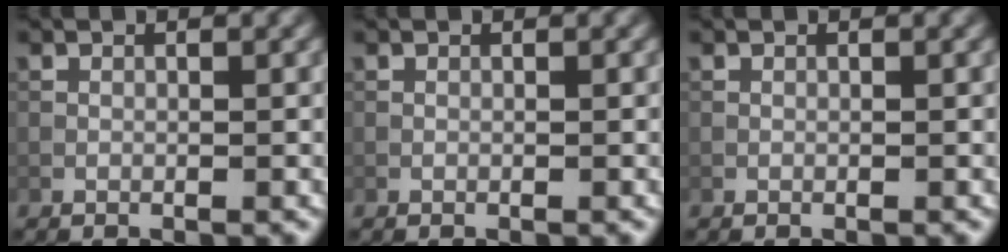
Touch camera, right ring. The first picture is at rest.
{"total": 0.0}
{"total": 0.0}